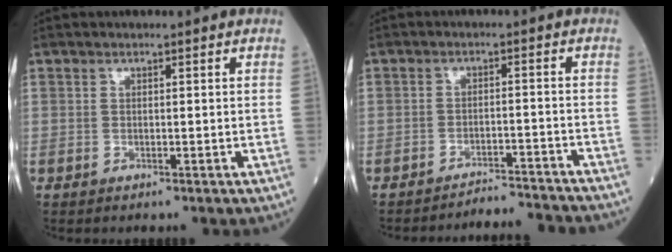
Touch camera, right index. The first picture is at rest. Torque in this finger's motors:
{"motor_torque": [0.08, -0.17, 0.10, 0.05]}